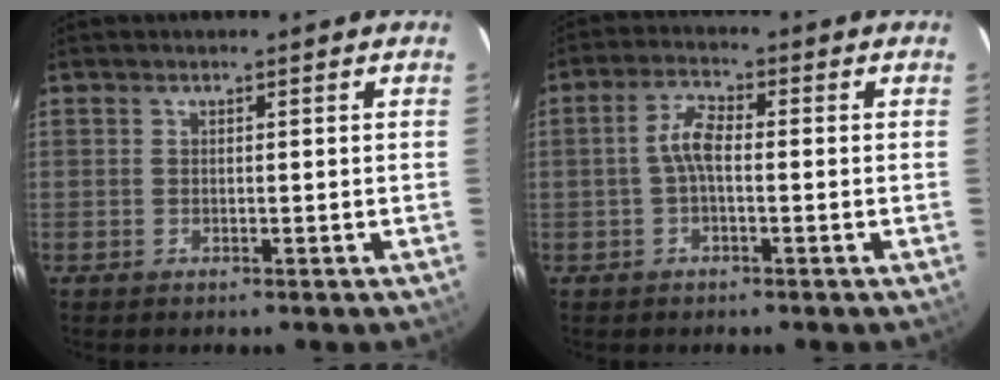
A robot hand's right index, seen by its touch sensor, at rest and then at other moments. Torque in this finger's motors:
{"motor_torque": [0.52, -0.21, 0.32, 0.09]}